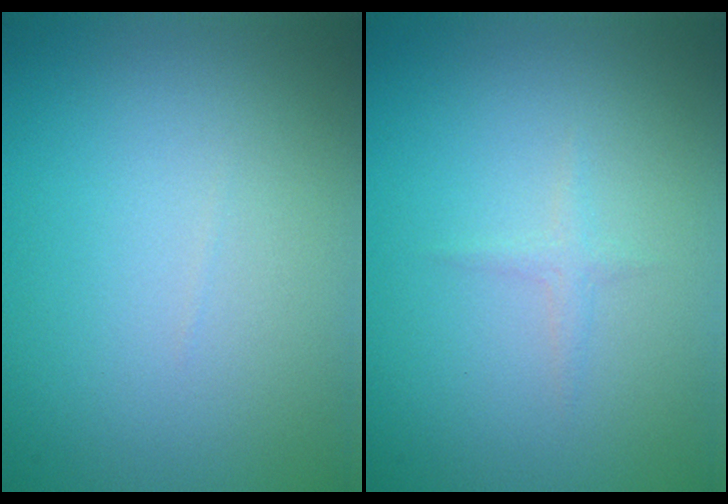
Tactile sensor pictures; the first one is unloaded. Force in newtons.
{"total": 0.7, "press": 0.7, "slide": 0.1}